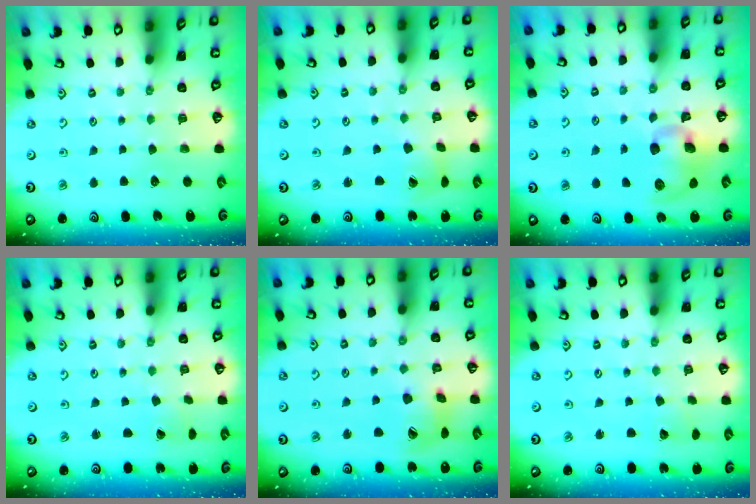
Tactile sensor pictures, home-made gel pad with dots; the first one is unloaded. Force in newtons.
{"total": 2.8, "press": 2.7, "slide": 0.4}
{"total": 10.6, "press": 10.5, "slide": 1.7}
{"total": 0.6, "press": 0.6, "slide": 0.1}
{"total": 12.2, "press": 12.1, "slide": 1.4}
{"total": 2.0, "press": 2.0, "slide": 0.2}